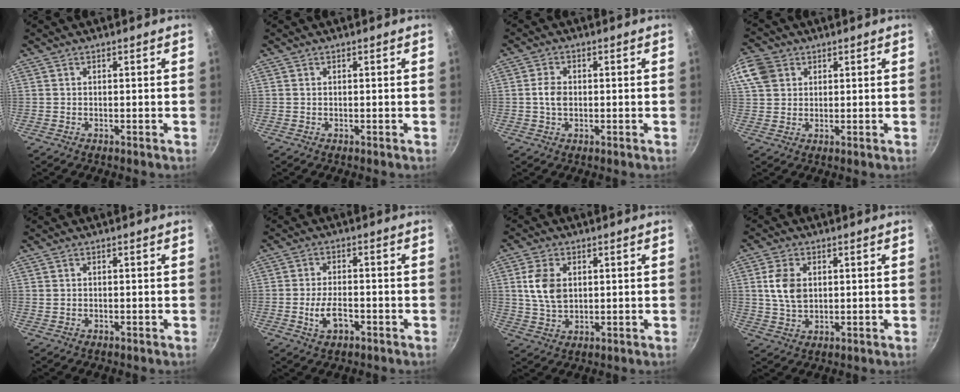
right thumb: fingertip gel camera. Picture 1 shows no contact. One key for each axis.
{"total": 0.0}
{"total": 3.7, "fx": -0.1, "fy": 2.5, "fz": 2.7, "tx": -0.046, "ty": 0.010, "tz": -0.004}
{"total": 9.3, "fx": 3.7, "fy": 7.4, "fz": 4.3, "tx": -0.088, "ty": 0.007, "tz": 0.067}
{"total": 0.0}
{"total": 5.7, "fx": -2.1, "fy": 3.0, "fz": 4.4, "tx": -0.073, "ty": 0.015, "tz": -0.036}
{"total": 8.0, "fx": 1.6, "fy": 5.3, "fz": 5.7, "tx": -0.102, "ty": -0.005, "tz": 0.033}
{"total": 7.3, "fx": 1.4, "fy": 4.9, "fz": 5.2, "tx": -0.092, "ty": -0.003, "tz": 0.028}